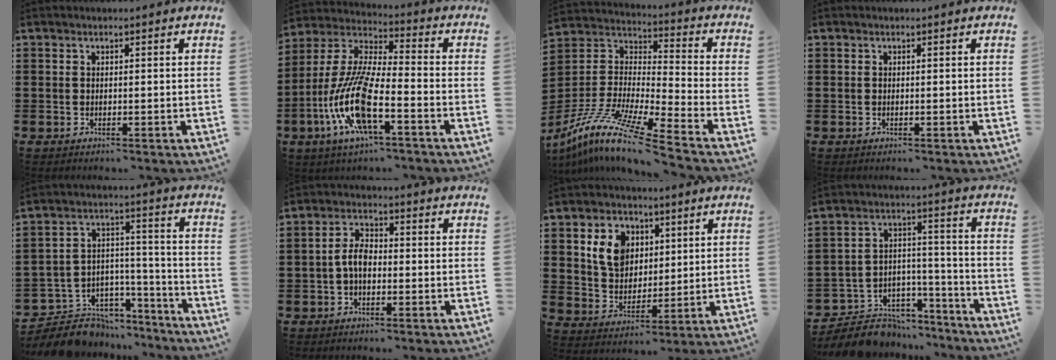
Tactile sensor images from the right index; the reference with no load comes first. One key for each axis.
{"total": 13.1, "fx": -6.2, "fy": 3.1, "fz": 11.1, "tx": -0.265, "ty": -0.020, "tz": -0.129}
{"total": 11.9, "fx": -9.9, "fy": -0.5, "fz": 6.6, "tx": -0.141, "ty": -0.010, "tz": -0.200}
{"total": 0.0}
{"total": 8.0, "fx": -6.6, "fy": 4.5, "fz": 1.2, "tx": -0.031, "ty": 0.019, "tz": -0.121}
{"total": 4.4, "fx": -0.9, "fy": 2.4, "fz": 3.6, "tx": -0.080, "ty": 0.002, "tz": -0.022}
{"total": 7.6, "fx": 2.8, "fy": 6.0, "fz": 3.7, "tx": -0.083, "ty": 0.015, "tz": 0.049}
{"total": 7.8, "fx": -6.8, "fy": 3.7, "fz": 1.4, "tx": -0.031, "ty": 0.028, "tz": -0.128}